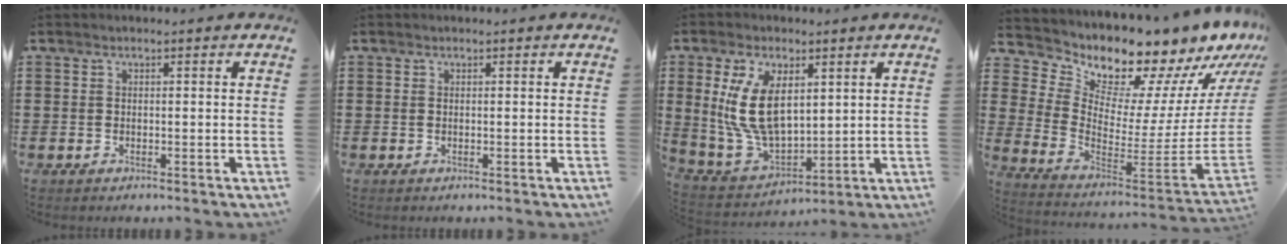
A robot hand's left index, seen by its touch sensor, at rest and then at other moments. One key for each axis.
{"total": 0.0}
{"total": 11.6, "fx": 3.3, "fy": 6.5, "fz": 9.1, "tx": -0.221, "ty": -0.001, "tz": 0.058}
{"total": 9.2, "fx": 8.9, "fy": 1.4, "fz": 1.8, "tx": -0.060, "ty": -0.106, "tz": 0.142}